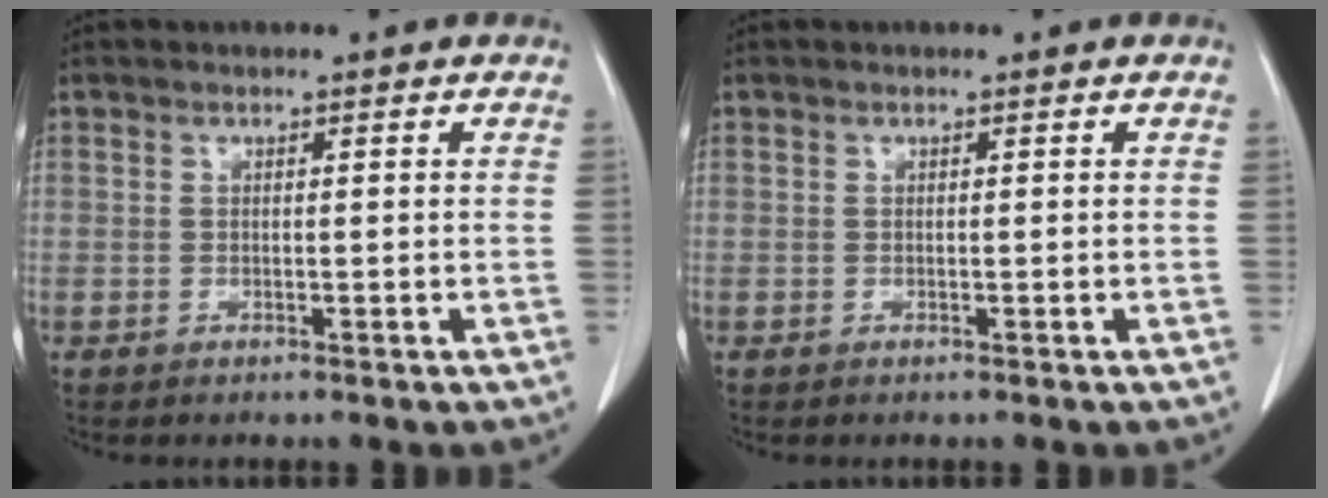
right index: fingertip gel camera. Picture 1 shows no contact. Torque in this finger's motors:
{"motor_torque": [-0.09, 0.05, 0.02, 0.00]}